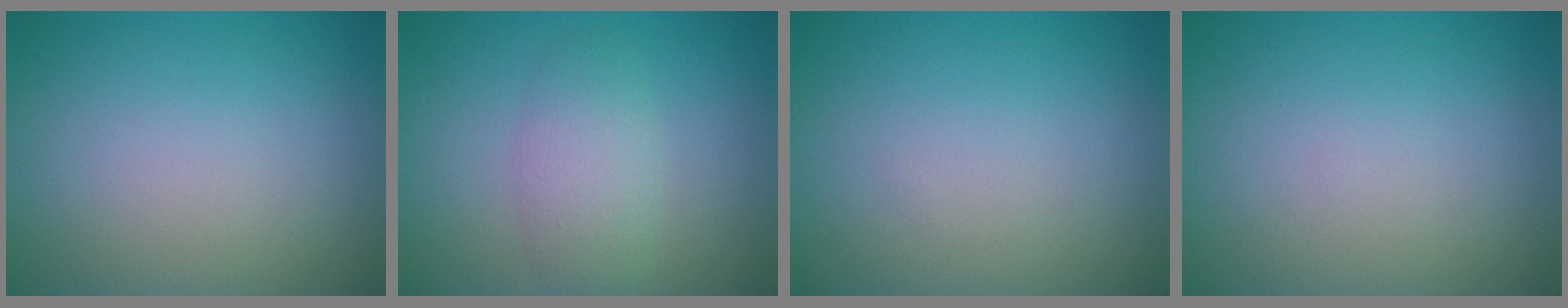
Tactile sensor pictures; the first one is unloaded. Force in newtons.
{"total": 2.9, "press": 2.9, "slide": 0.1}
{"total": 0.0}
{"total": 0.0}